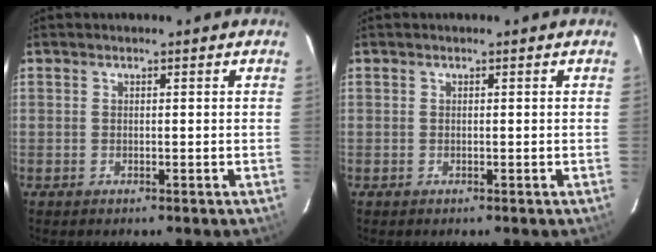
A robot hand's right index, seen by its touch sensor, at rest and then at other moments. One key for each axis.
{"total": 0.0}